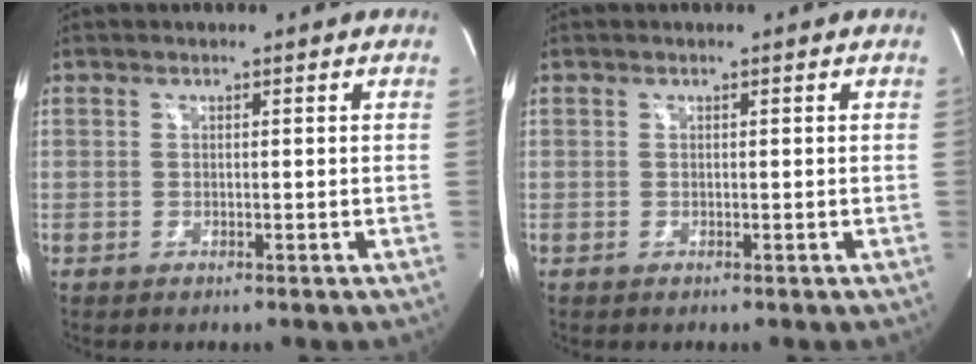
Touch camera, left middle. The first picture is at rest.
{"total": 0.0}